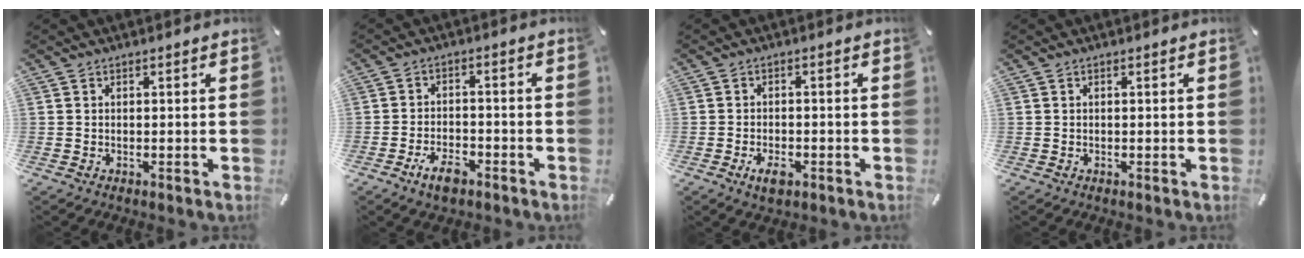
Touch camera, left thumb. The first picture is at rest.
{"total": 5.8, "force": [-3.7, 2.7, 3.6], "torque": [-0.073, 0.017, -0.068]}
{"total": 4.0, "force": [-2.0, 2.1, 2.8], "torque": [-0.057, 0.005, -0.036]}
{"total": 0.0}